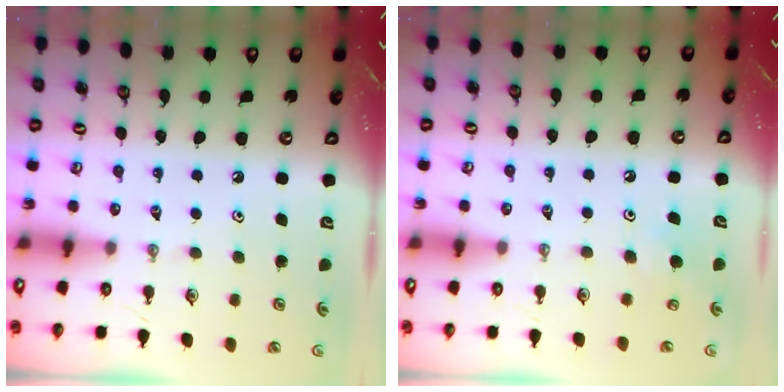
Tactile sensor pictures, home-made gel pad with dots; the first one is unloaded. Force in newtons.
{"total": 5.7, "press": 5.7, "slide": 0.9}